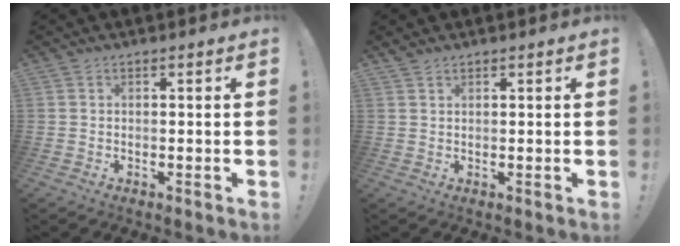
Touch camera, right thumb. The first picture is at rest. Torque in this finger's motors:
{"motor_torque": [-0.09, -0.22, -0.18, 0.09, 0.00]}